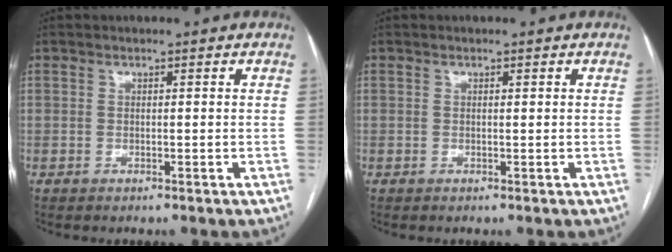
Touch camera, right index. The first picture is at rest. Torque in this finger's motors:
{"motor_torque": [-0.20, -0.19, 0.00, -0.01]}